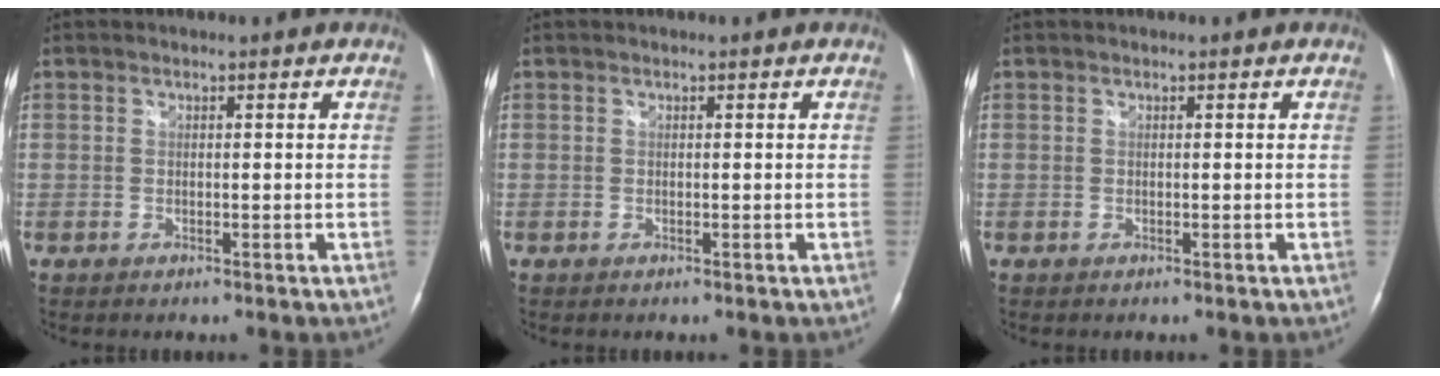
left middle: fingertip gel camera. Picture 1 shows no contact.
{"total": 0.0}
{"total": 0.0}